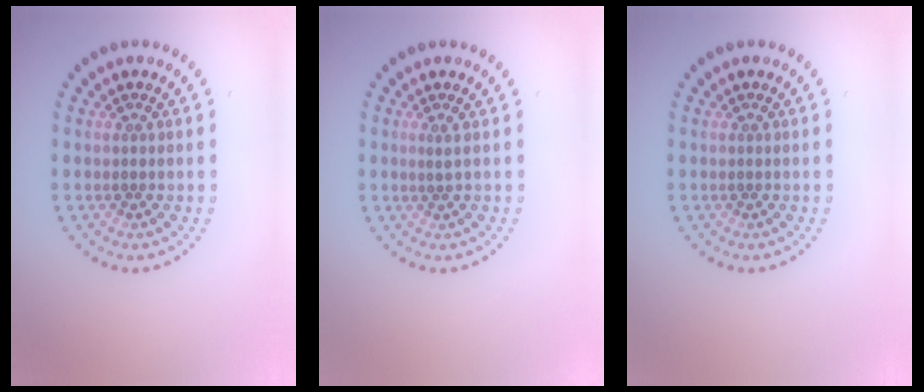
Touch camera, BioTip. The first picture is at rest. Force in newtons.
{"total": 0.6, "press": 0.2, "slide": 0.6}
{"total": 0.0}